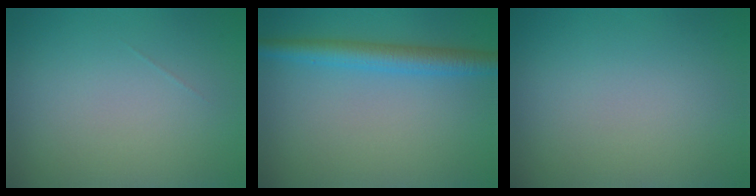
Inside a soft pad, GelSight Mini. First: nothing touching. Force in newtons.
{"total": 3.7, "press": 3.7, "slide": 0.0}
{"total": 0.0}